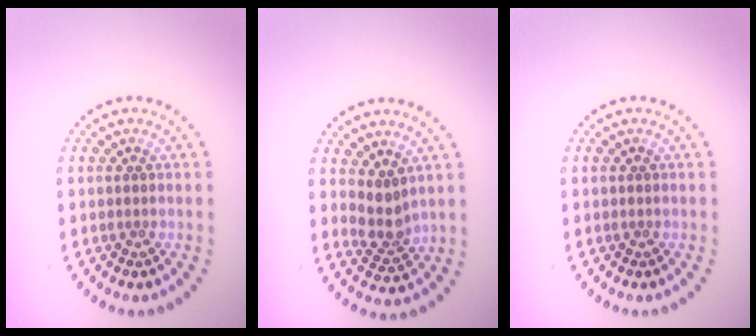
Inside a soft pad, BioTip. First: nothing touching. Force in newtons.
{"total": 2.4, "press": 1.9, "slide": 1.5}
{"total": 0.0}